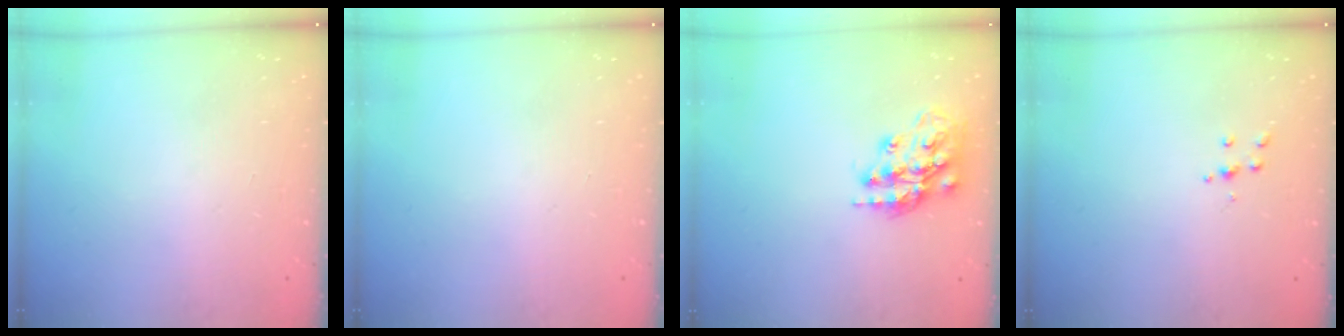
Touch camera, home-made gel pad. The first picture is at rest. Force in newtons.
{"total": 0.0}
{"total": 15.5, "press": 15.5, "slide": 1.1}
{"total": 3.5, "press": 3.5, "slide": 0.3}